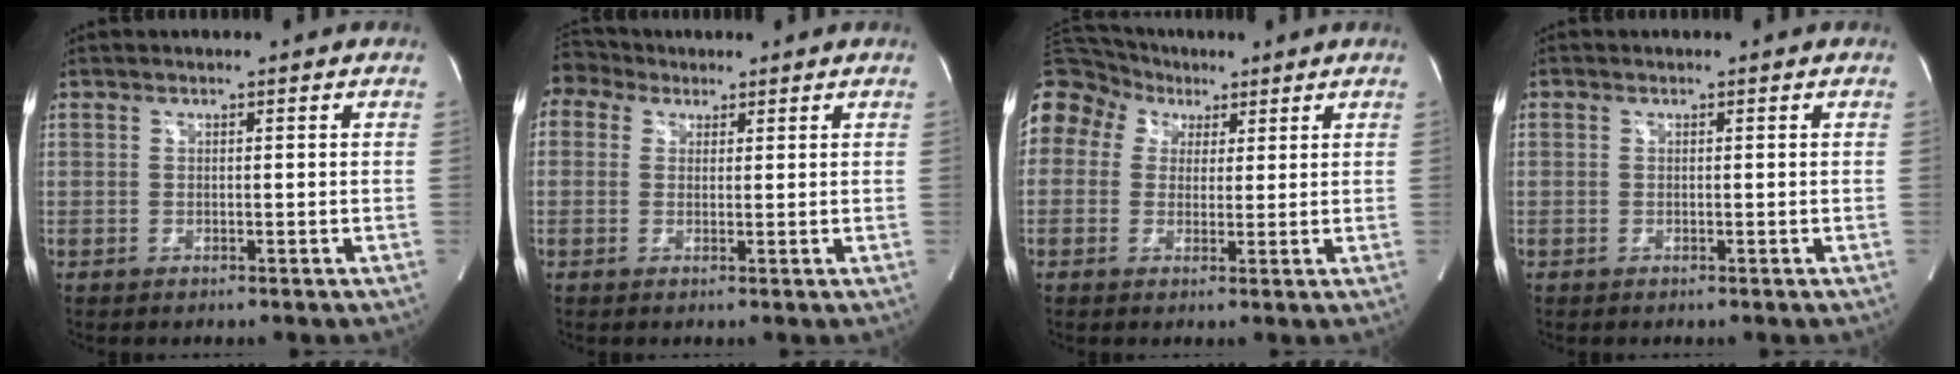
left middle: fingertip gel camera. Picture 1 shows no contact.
{"total": 4.0, "force": [2.8, 2.8, 0.5], "torque": [-0.020, 0.031, 0.055]}
{"total": 19.3, "force": [8.3, 15.9, 7.2], "torque": [-0.238, 0.115, 0.168]}
{"total": 0.0}